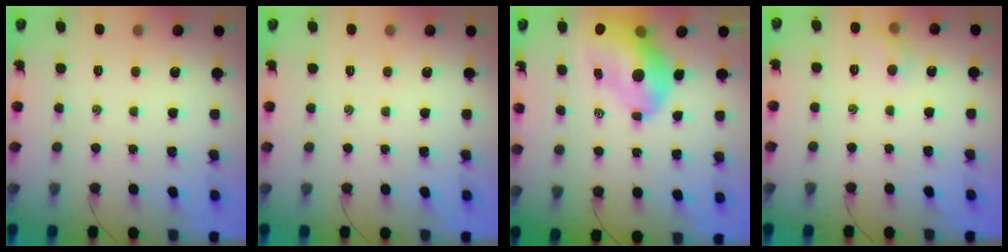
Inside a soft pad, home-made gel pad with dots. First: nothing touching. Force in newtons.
{"total": 0.0}
{"total": 13.1, "press": 12.6, "slide": 3.6}
{"total": 5.8, "press": 5.7, "slide": 1.4}